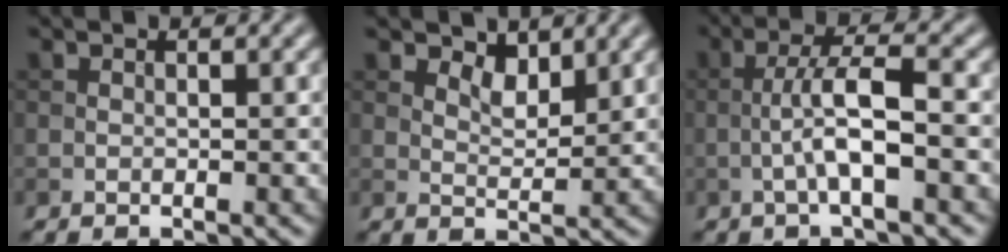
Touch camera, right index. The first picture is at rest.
{"total": 2.3, "force": [1.7, 0.9, 1.2], "torque": [-0.025, -0.005, 0.029]}
{"total": 4.6, "force": [-1.2, 0.7, 4.4], "torque": [-0.081, 0.015, -0.028]}